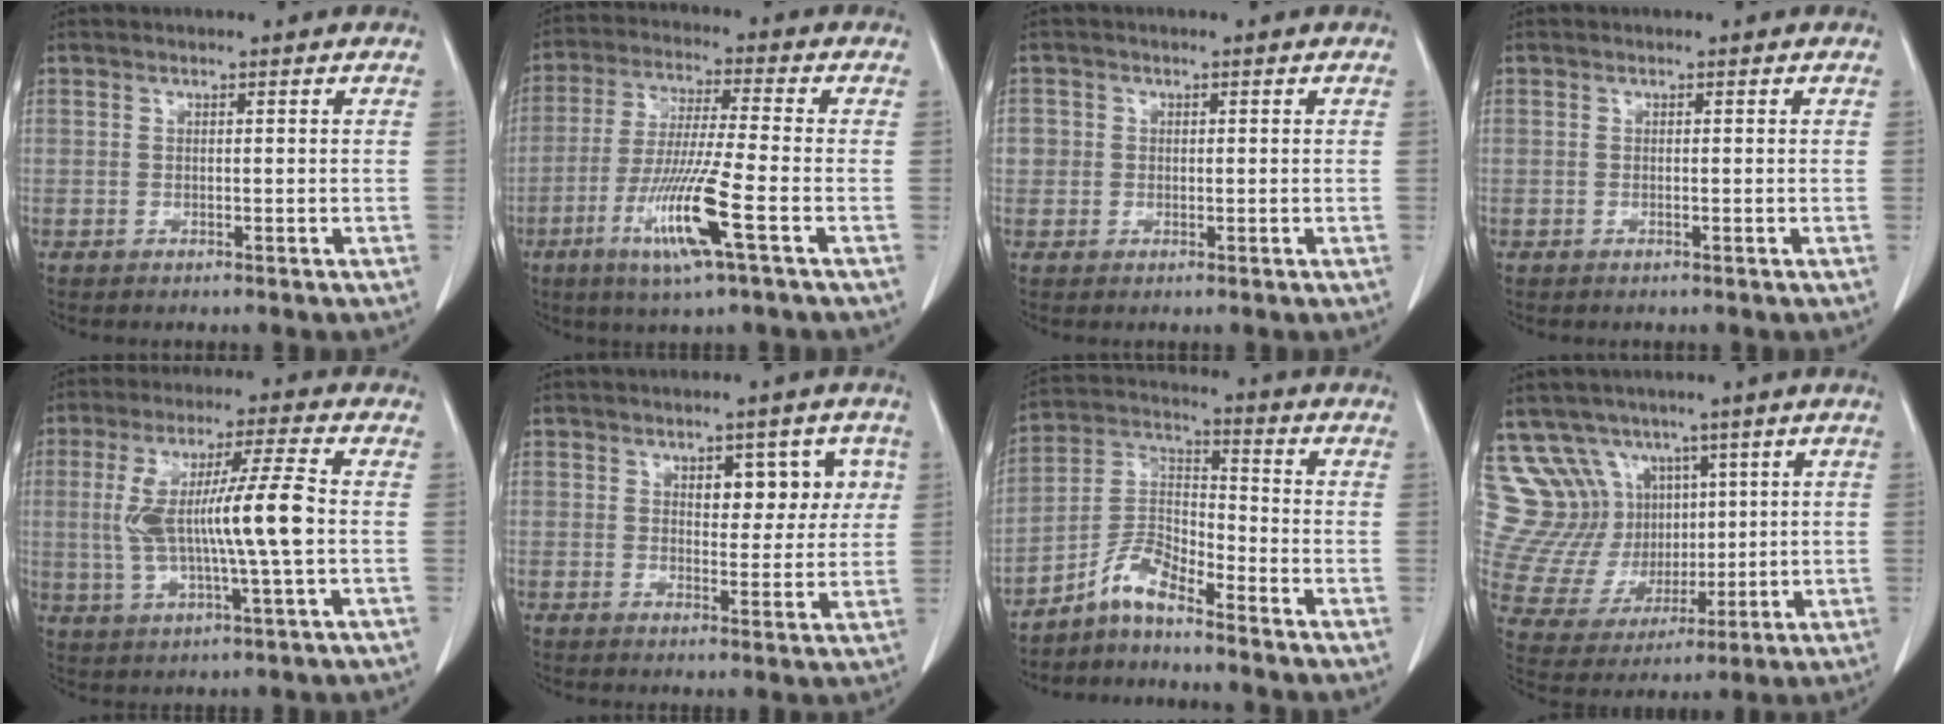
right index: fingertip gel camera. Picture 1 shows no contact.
{"total": 11.8, "force": [-4.7, -0.3, 10.8], "torque": [-0.218, -0.021, -0.091]}
{"total": 2.1, "force": [0.1, 2.1, 0.4], "torque": [0.002, 0.007, 0.003]}
{"total": 0.0}
{"total": 12.2, "force": [0.0, 0.4, 12.2], "torque": [-0.242, 0.012, 0.002]}
{"total": 6.5, "force": [2.2, 3.6, 5.0], "torque": [-0.049, 0.015, 0.031]}
{"total": 6.5, "force": [-5.3, 1.4, 3.4], "torque": [-0.073, 0.010, -0.110]}
{"total": 12.3, "force": [6.9, 9.7, 3.2], "torque": [-0.078, 0.050, 0.159]}